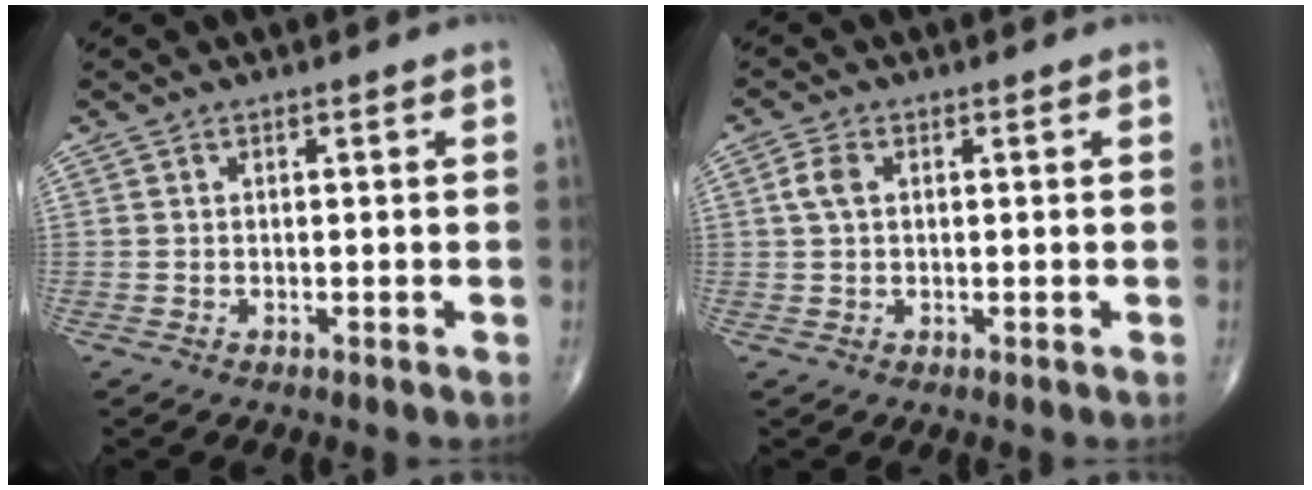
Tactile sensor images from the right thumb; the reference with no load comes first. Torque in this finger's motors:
{"motor_torque": [-0.05, 0.04, 0.40, 0.15, 0.01]}